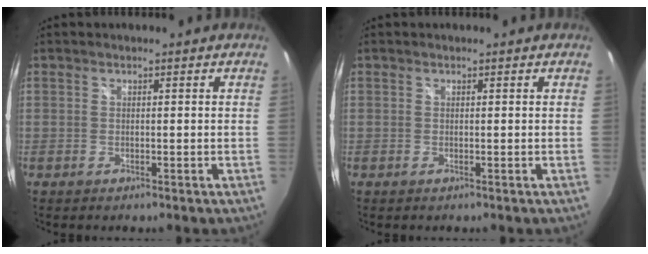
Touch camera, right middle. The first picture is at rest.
{"total": 0.0}